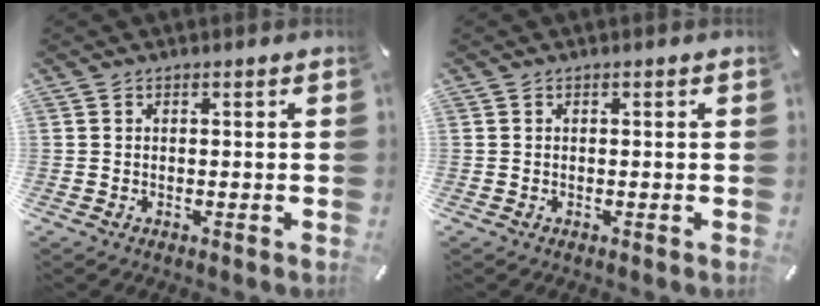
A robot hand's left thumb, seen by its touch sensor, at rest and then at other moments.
{"total": 0.0}